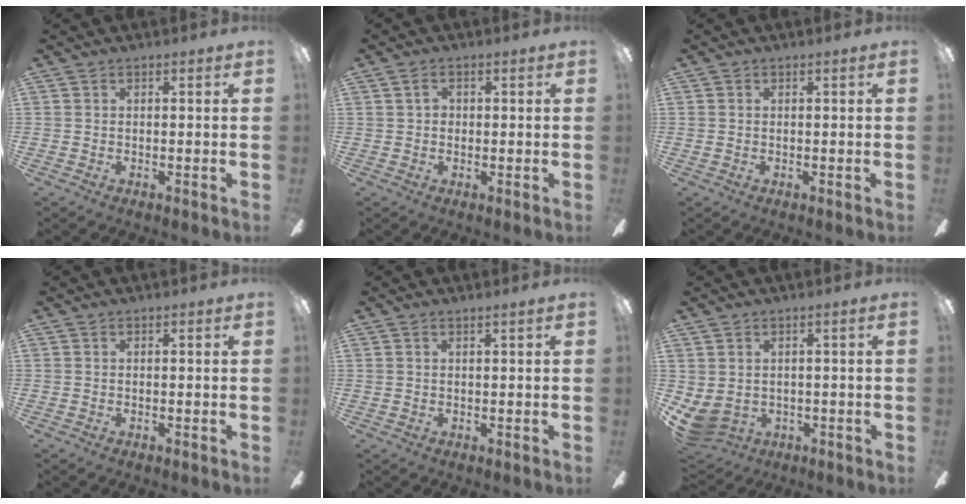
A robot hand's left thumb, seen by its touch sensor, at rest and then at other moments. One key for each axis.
{"total": 2.2, "fx": 0.4, "fy": 1.6, "fz": 1.4, "tx": -0.020, "ty": 0.005, "tz": 0.004}
{"total": 0.0}
{"total": 0.0}
{"total": 1.0, "fx": 0.7, "fy": 0.0, "fz": 0.7, "tx": -0.013, "ty": 0.001, "tz": 0.012}
{"total": 3.9, "fx": 0.0, "fy": 3.1, "fz": 2.3, "tx": -0.073, "ty": -0.008, "tz": -0.003}